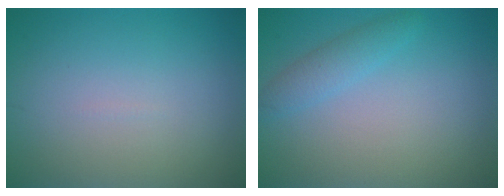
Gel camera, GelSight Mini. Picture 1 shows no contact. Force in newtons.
{"total": 1.9, "press": 1.9, "slide": 0.1}